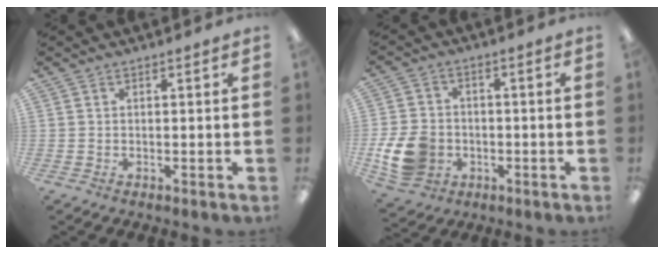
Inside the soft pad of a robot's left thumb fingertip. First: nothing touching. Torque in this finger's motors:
{"motor_torque": [-0.06, 0.35, 0.50, -0.33, 0.05]}